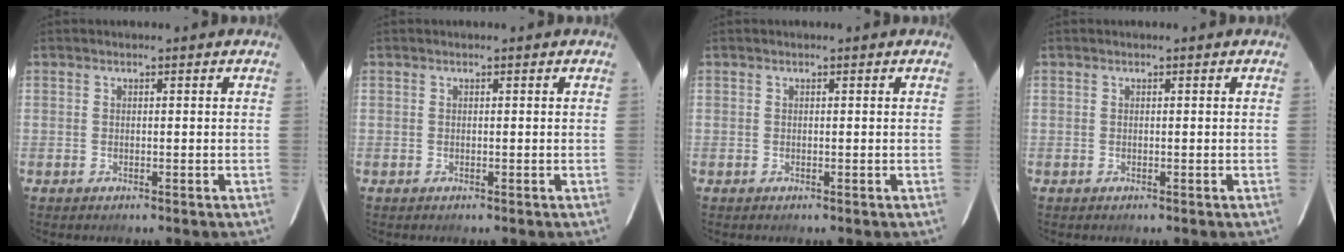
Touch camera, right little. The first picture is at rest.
{"total": 0.0}
{"total": 0.0}
{"total": 0.0}